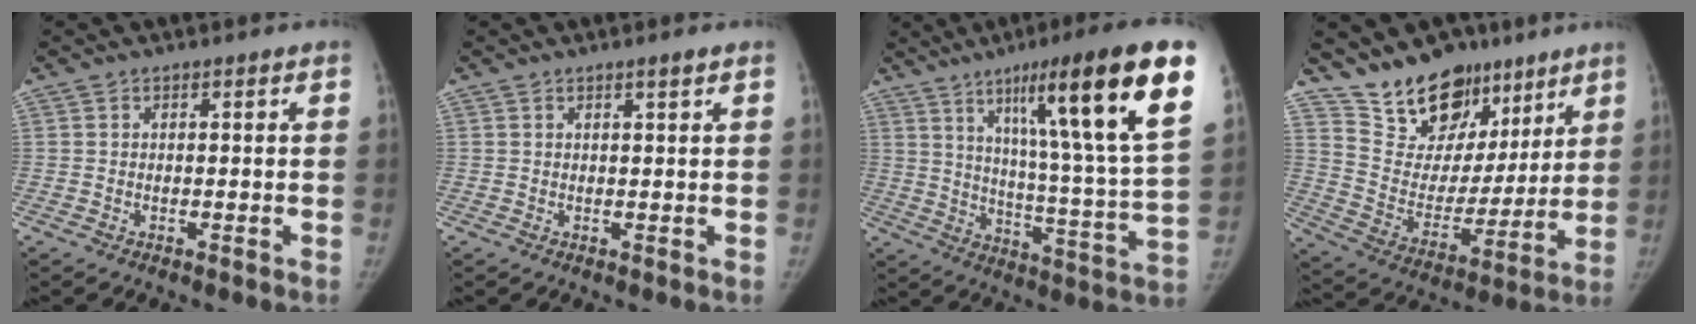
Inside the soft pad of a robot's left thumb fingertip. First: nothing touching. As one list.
[{"total": 1.2, "force": [0.8, -0.1, 0.8], "torque": [-0.012, -0.006, 0.015]}, {"total": 26.0, "force": [13.0, 2.8, 22.4], "torque": [-0.321, -0.037, 0.199]}, {"total": 18.6, "force": [13.1, 11.2, 6.9], "torque": [-0.052, -0.073, 0.226]}]